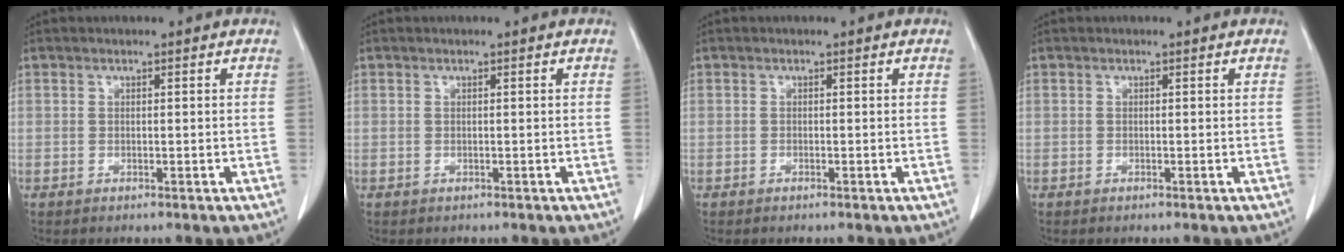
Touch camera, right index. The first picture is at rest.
{"total": 0.0}
{"total": 0.0}
{"total": 0.0}